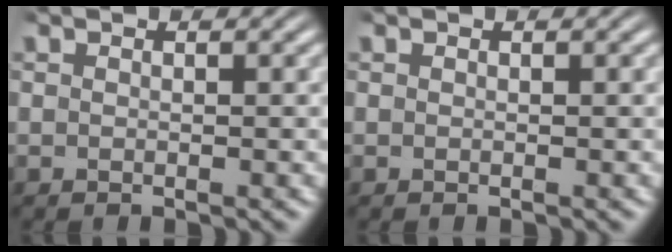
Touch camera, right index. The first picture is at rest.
{"total": 0.0}